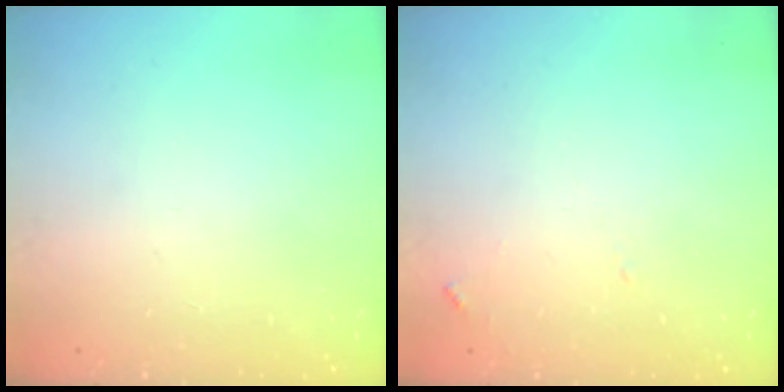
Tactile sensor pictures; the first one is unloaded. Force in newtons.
{"total": 6.3, "press": 6.3, "slide": 0.5}